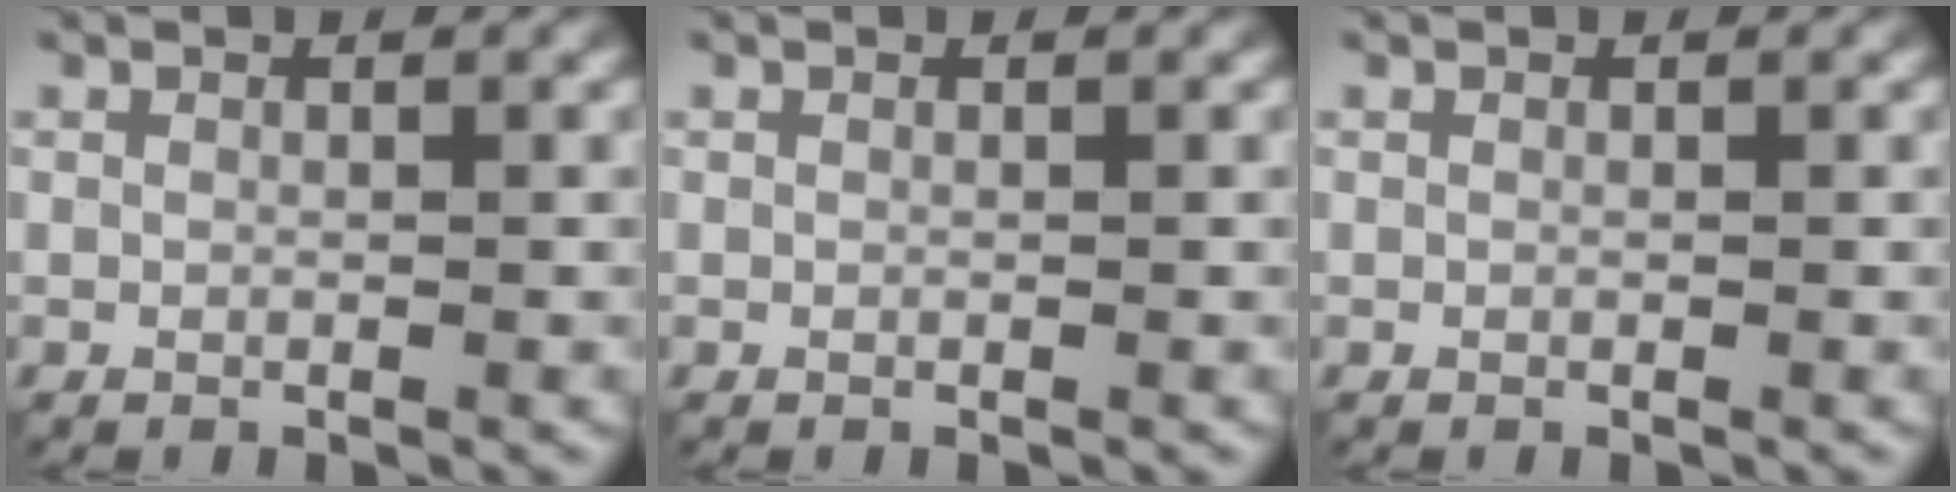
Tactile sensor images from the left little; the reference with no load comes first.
{"total": 0.0}
{"total": 0.0}